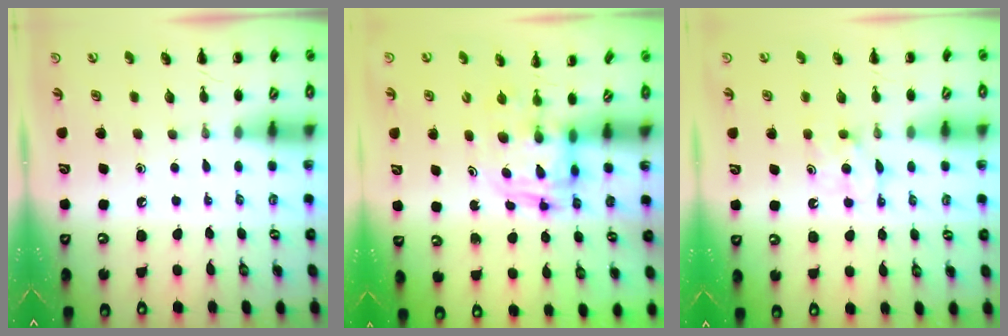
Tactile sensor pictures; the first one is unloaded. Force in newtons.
{"total": 2.7, "press": 2.7, "slide": 0.2}
{"total": 5.5, "press": 5.2, "slide": 1.6}